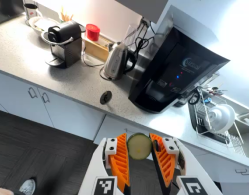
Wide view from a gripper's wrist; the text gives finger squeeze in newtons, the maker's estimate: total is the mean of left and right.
{"total": 7.8, "left": 7.8, "right": 7.9}